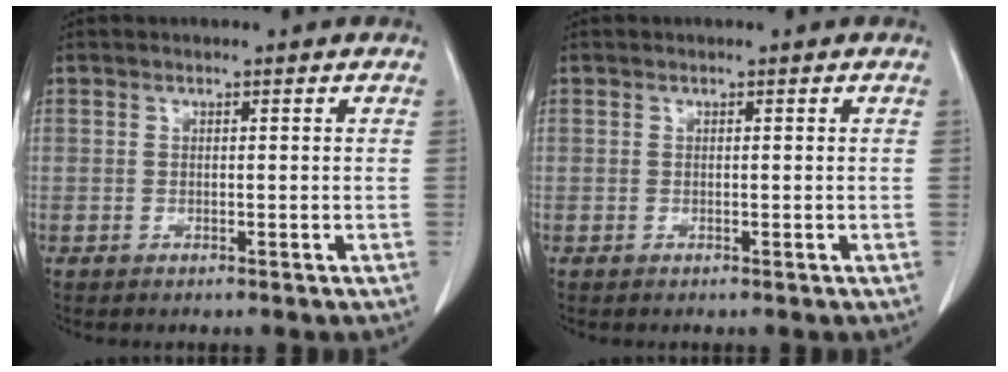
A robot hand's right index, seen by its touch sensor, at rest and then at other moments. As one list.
[{"total": 0.0}]